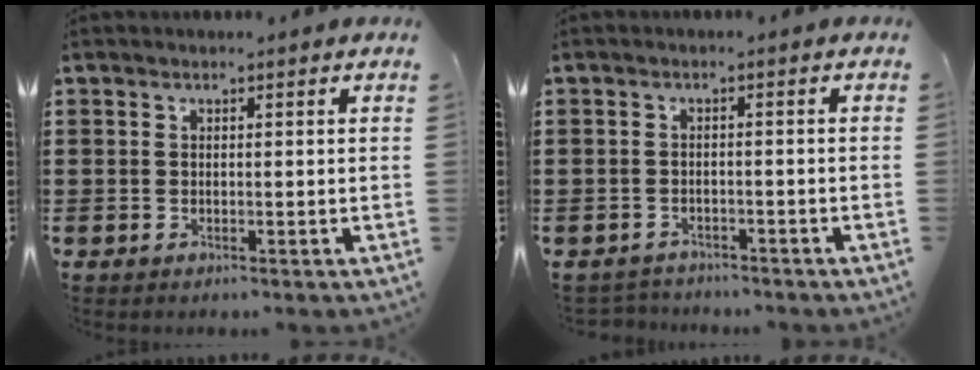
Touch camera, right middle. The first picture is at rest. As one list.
[{"total": 1.7, "force": [-1.7, 0.3, -0.2], "torque": [-0.004, 0.001, -0.039]}]